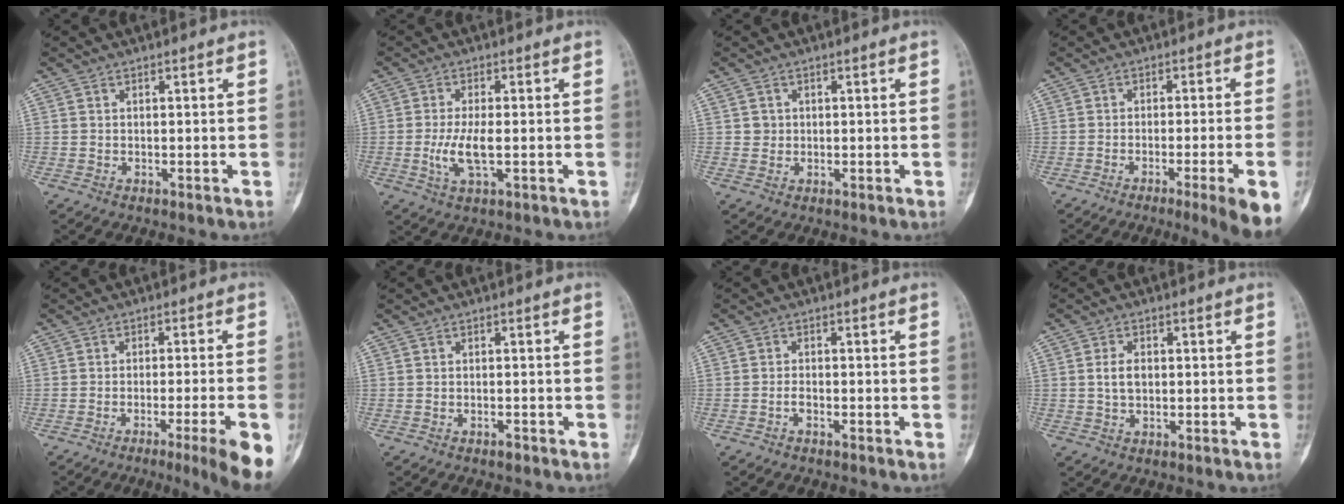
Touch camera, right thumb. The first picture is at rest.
{"total": 5.9, "force": [-0.9, 2.0, 5.5], "torque": [-0.119, -0.007, -0.016]}
{"total": 1.5, "force": [0.2, 1.5, 0.2], "torque": [0.005, 0.003, 0.003]}
{"total": 9.6, "force": [-5.1, -0.4, 8.1], "torque": [-0.112, 0.002, -0.073]}
{"total": 10.0, "force": [-5.1, -0.3, 8.6], "torque": [-0.121, -0.001, -0.076]}
{"total": 0.9, "force": [-0.7, 0.3, 0.5], "torque": [-0.005, 0.005, -0.012]}
{"total": 1.3, "force": [-0.8, 0.5, 0.8], "torque": [-0.013, 0.008, -0.018]}
{"total": 3.3, "force": [0.1, 2.1, 2.5], "torque": [-0.042, 0.005, 0.000]}